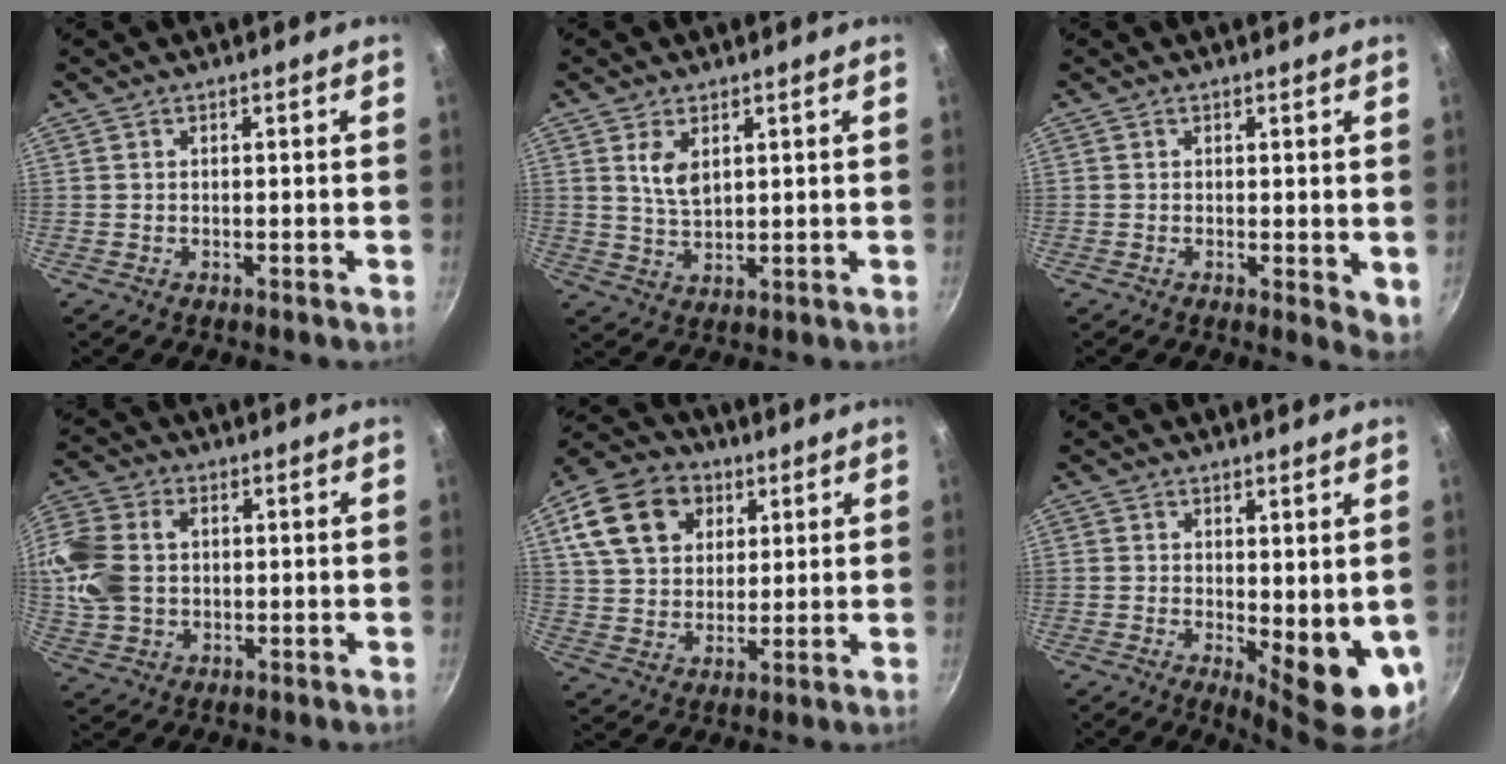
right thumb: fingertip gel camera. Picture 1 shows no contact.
{"total": 5.1, "force": [2.0, 2.8, 3.7], "torque": [-0.063, -0.017, 0.042]}
{"total": 3.8, "force": [0.3, 1.9, 3.3], "torque": [-0.039, -0.009, 0.004]}
{"total": 14.1, "force": [1.3, 10.7, 9.1], "torque": [-0.200, 0.016, 0.020]}
{"total": 15.8, "force": [6.3, 11.7, 8.5], "torque": [-0.135, 0.000, 0.103]}
{"total": 9.3, "force": [-0.2, 3.8, 8.5], "torque": [-0.093, -0.013, 0.007]}